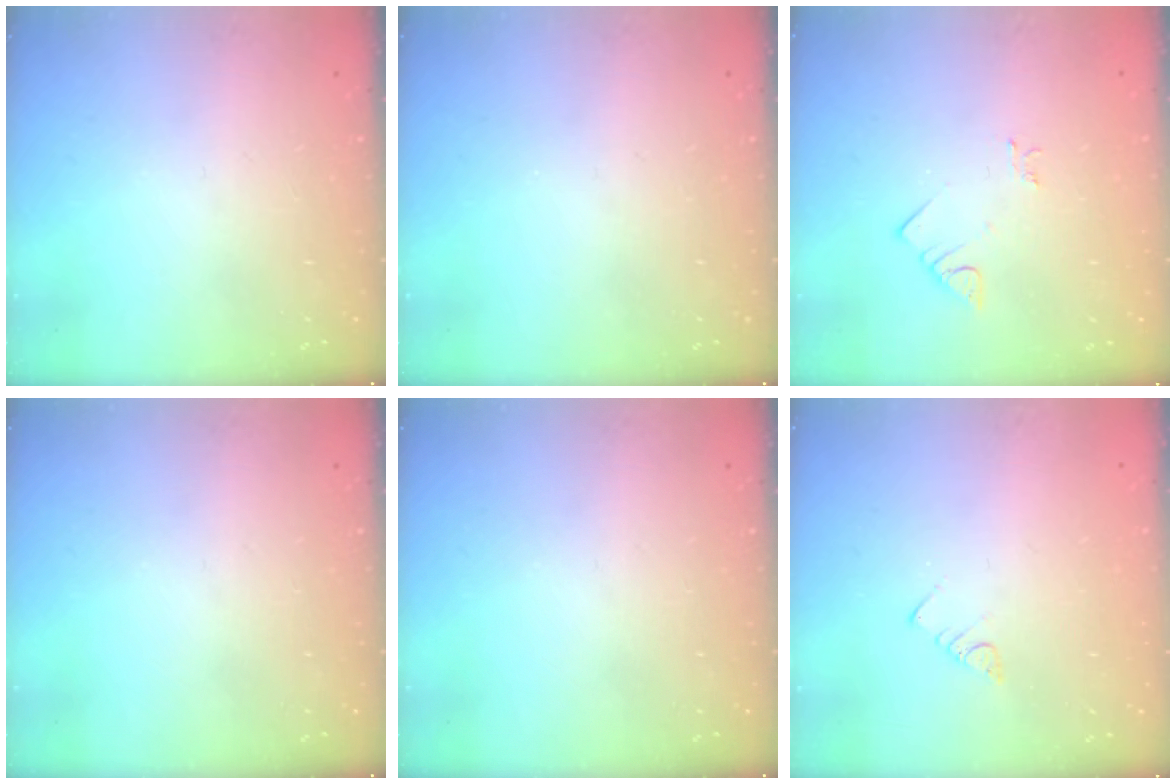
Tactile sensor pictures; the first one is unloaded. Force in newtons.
{"total": 0.0}
{"total": 2.6, "press": 2.6, "slide": 0.3}
{"total": 0.0}
{"total": 0.0}
{"total": 2.5, "press": 2.5, "slide": 0.5}